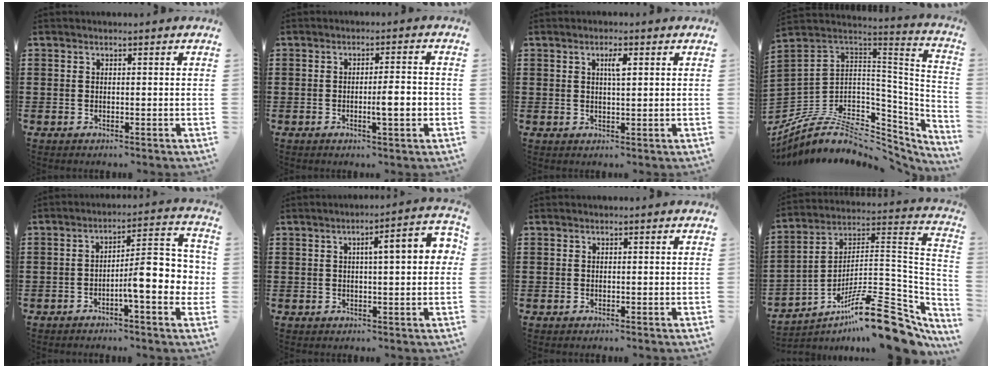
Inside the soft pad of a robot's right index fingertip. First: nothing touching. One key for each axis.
{"total": 4.6, "fx": -1.0, "fy": 0.6, "fz": 4.5, "tx": -0.067, "ty": -0.004, "tz": -0.021}
{"total": 2.4, "fx": 0.8, "fy": 0.6, "fz": 2.2, "tx": -0.037, "ty": 0.002, "tz": 0.010}
{"total": 8.6, "fx": -3.8, "fy": 5.5, "fz": 5.4, "tx": -0.128, "ty": -0.015, "tz": -0.067}
{"total": 9.8, "fx": -2.1, "fy": 2.1, "fz": 9.4, "tx": -0.133, "ty": -0.013, "tz": -0.039}
{"total": 6.6, "fx": 1.3, "fy": 1.2, "fz": 6.4, "tx": -0.096, "ty": -0.001, "tz": 0.012}
{"total": 0.0}
{"total": 16.3, "fx": -11.0, "fy": 4.2, "fz": 11.3, "tx": -0.155, "ty": 0.041, "tz": -0.190}